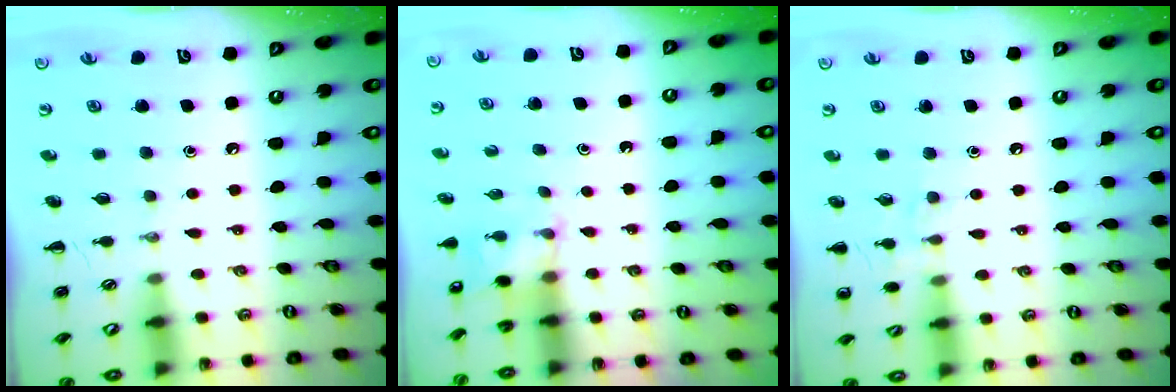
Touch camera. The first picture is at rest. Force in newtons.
{"total": 3.6, "press": 3.5, "slide": 0.9}
{"total": 5.3, "press": 5.1, "slide": 1.6}